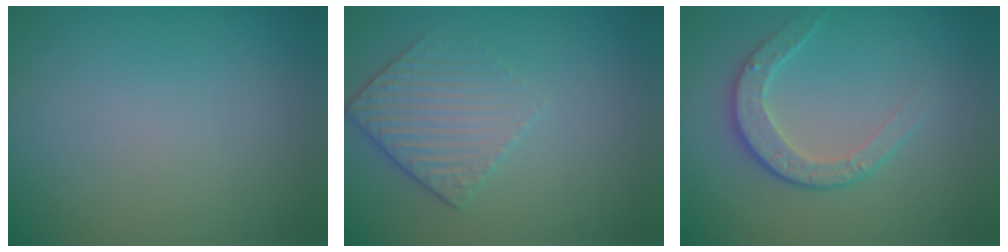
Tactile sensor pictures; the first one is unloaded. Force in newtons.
{"total": 3.3, "press": 2.8, "slide": 1.8}
{"total": 2.6, "press": 2.0, "slide": 1.7}